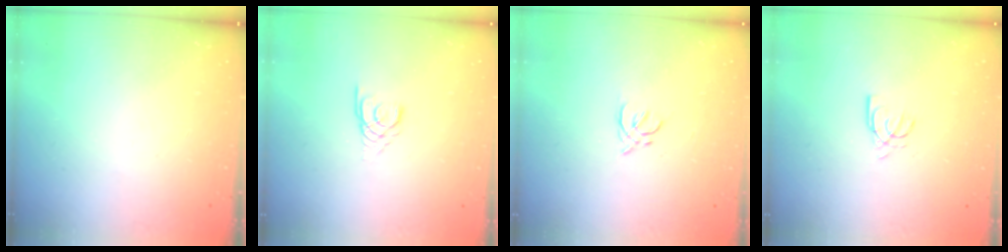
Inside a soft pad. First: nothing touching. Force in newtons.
{"total": 2.2, "press": 2.2, "slide": 0.2}
{"total": 2.0, "press": 2.0, "slide": 0.6}
{"total": 4.1, "press": 4.1, "slide": 0.1}